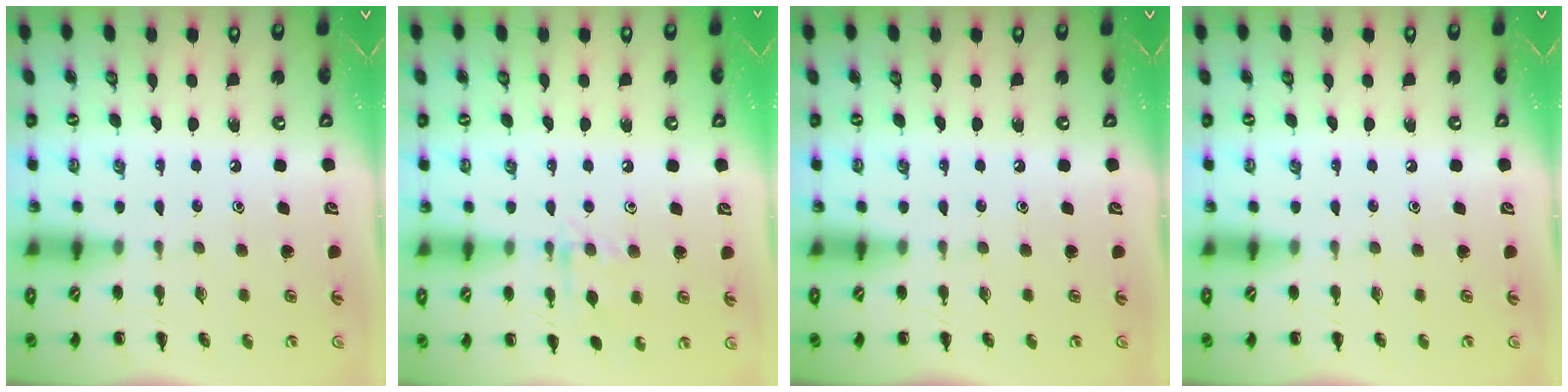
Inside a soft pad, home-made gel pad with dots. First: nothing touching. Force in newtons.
{"total": 8.1, "press": 8.1, "slide": 1.2}
{"total": 0.0}
{"total": 0.0}